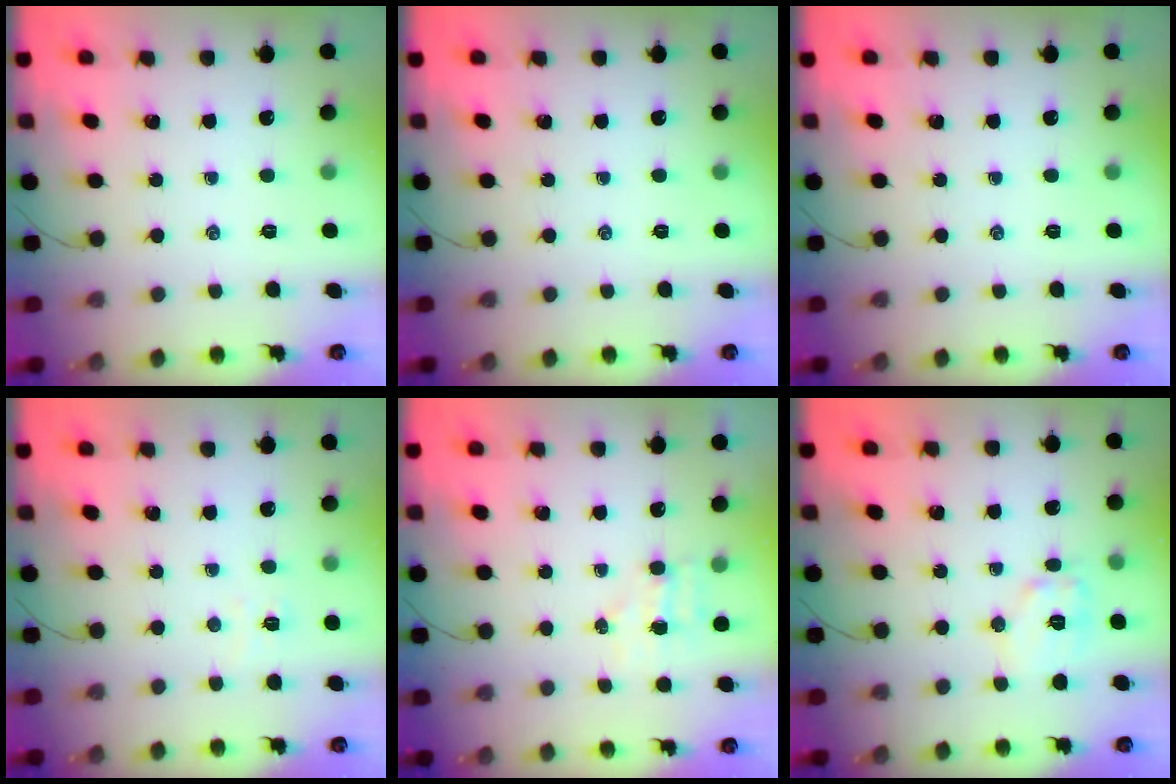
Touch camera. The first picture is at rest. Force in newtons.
{"total": 0.0}
{"total": 0.0}
{"total": 4.1, "press": 3.9, "slide": 1.0}
{"total": 4.2, "press": 4.1, "slide": 1.1}
{"total": 9.2, "press": 9.2, "slide": 0.5}